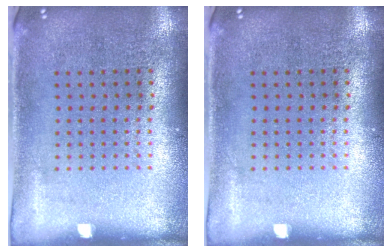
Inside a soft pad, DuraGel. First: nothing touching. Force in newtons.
{"total": 0.0}